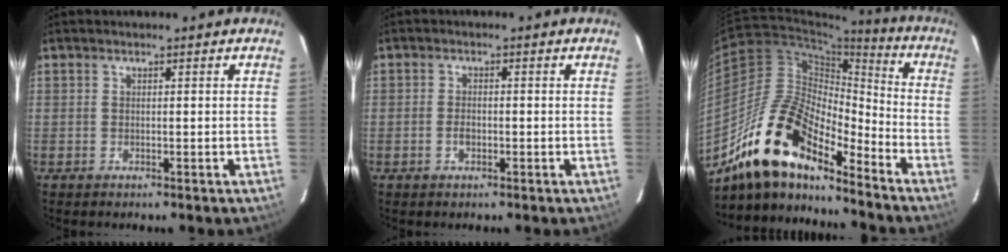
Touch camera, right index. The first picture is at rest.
{"total": 2.1, "force": [-0.8, 1.3, 1.5], "torque": [-0.031, 0.002, -0.015]}
{"total": 18.4, "force": [-13.8, 6.1, 10.4], "torque": [-0.187, -0.001, -0.269]}